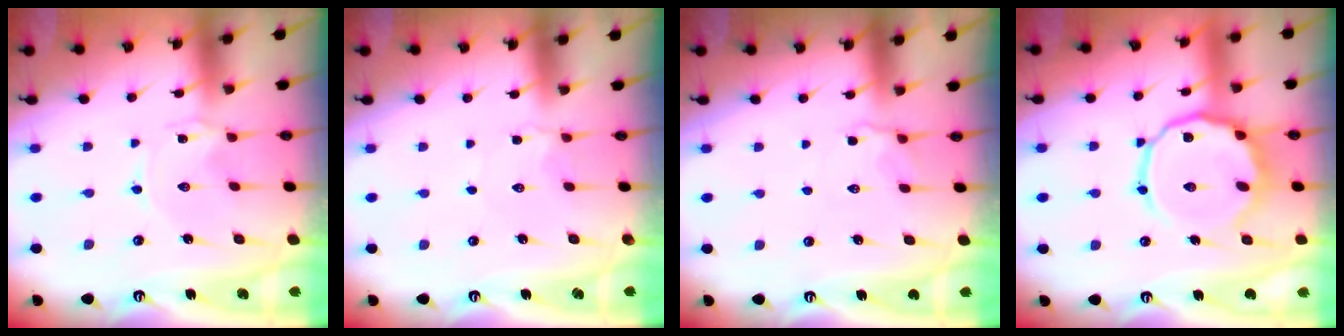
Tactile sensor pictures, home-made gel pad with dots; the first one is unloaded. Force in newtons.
{"total": 1.9, "press": 1.9, "slide": 0.2}
{"total": 2.8, "press": 2.6, "slide": 1.2}
{"total": 12.9, "press": 12.8, "slide": 1.5}